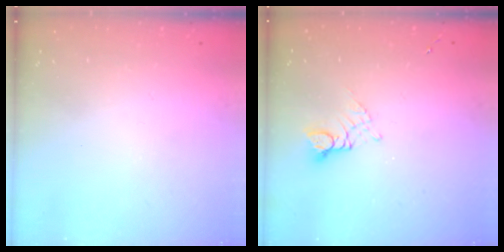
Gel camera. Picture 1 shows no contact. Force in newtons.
{"total": 5.0, "press": 5.0, "slide": 0.5}